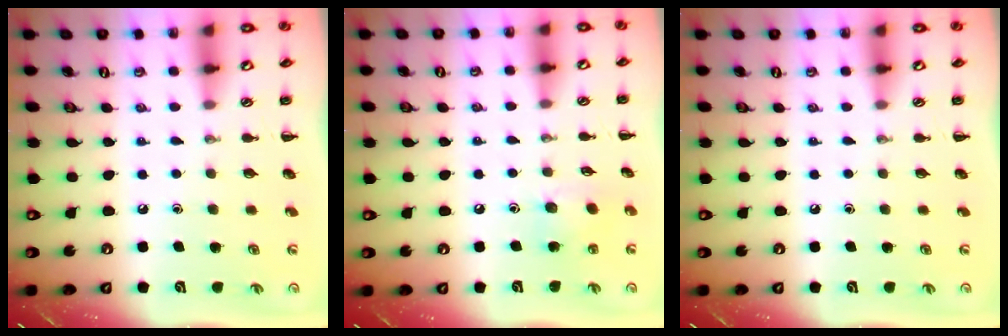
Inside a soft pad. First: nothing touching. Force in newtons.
{"total": 6.5, "press": 6.5, "slide": 0.6}
{"total": 0.0}